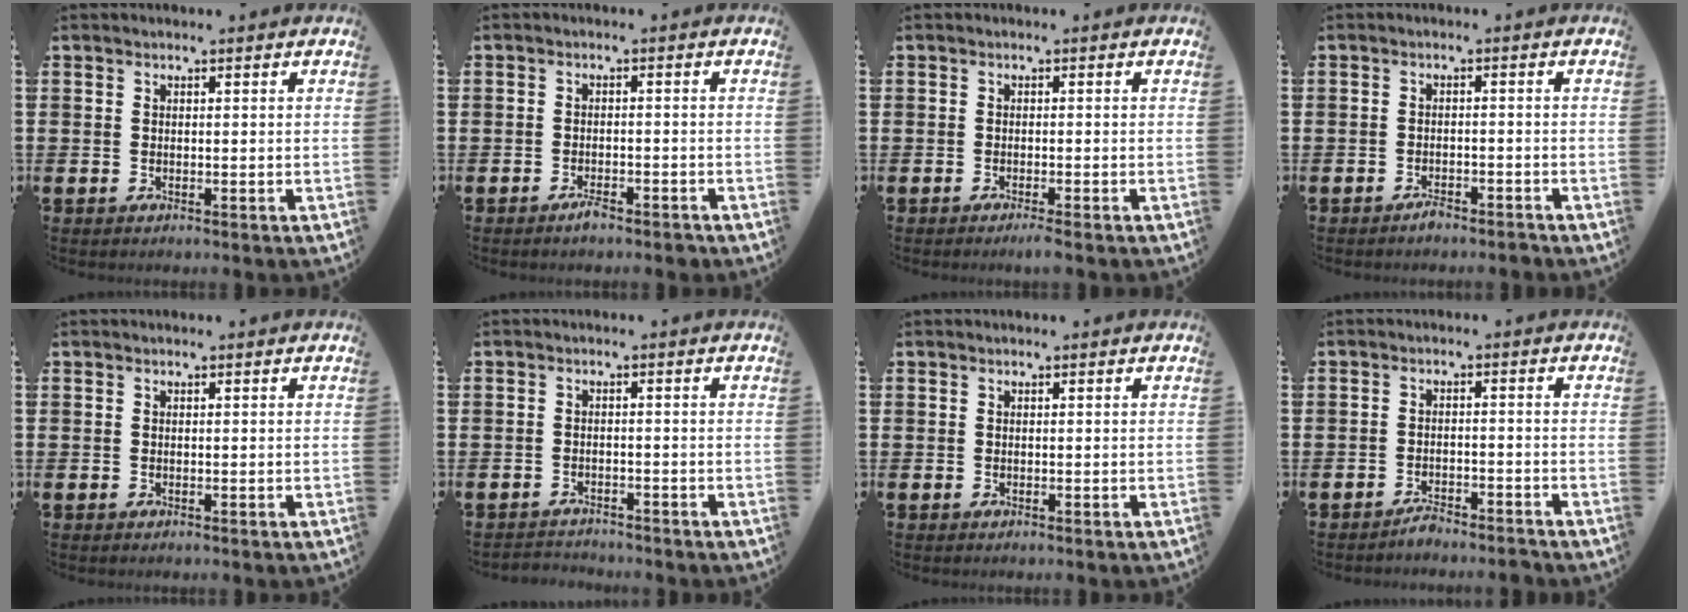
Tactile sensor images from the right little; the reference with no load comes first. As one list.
[{"total": 1.7, "force": [-1.6, 0.2, 0.6], "torque": [-0.015, 0.001, -0.031]}, {"total": 1.2, "force": [-0.8, 0.0, 0.8], "torque": [-0.012, -0.001, -0.016]}, {"total": 1.5, "force": [-1.4, 0.2, 0.4], "torque": [-0.011, 0.002, -0.029]}, {"total": 0.0}, {"total": 1.5, "force": [-1.5, 0.1, -0.2], "torque": [-0.001, 0.003, -0.033]}, {"total": 0.0}, {"total": 2.0, "force": [-2.0, 0.1, 0.3], "torque": [-0.011, 0.004, -0.042]}]